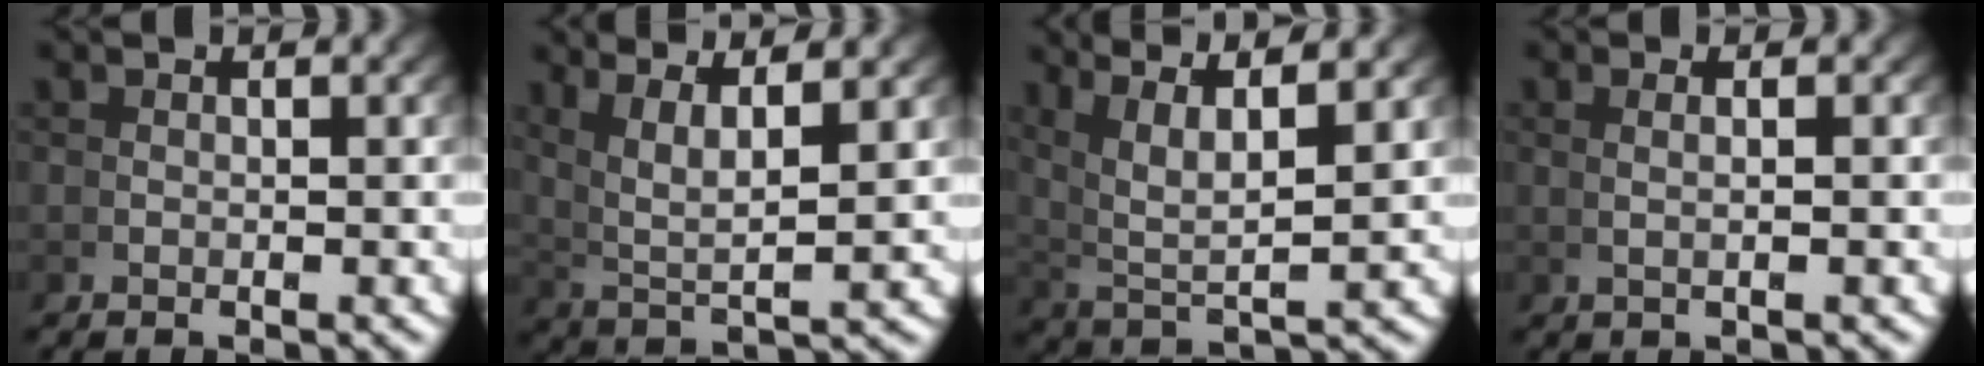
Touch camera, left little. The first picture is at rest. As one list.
[{"total": 6.0, "force": [3.0, 2.1, 4.8], "torque": [-0.091, -0.008, 0.060]}, {"total": 7.3, "force": [3.7, 3.1, 5.5], "torque": [-0.111, -0.009, 0.072]}, {"total": 1.4, "force": [0.4, -0.9, 1.0], "torque": [-0.016, 0.005, 0.010]}]